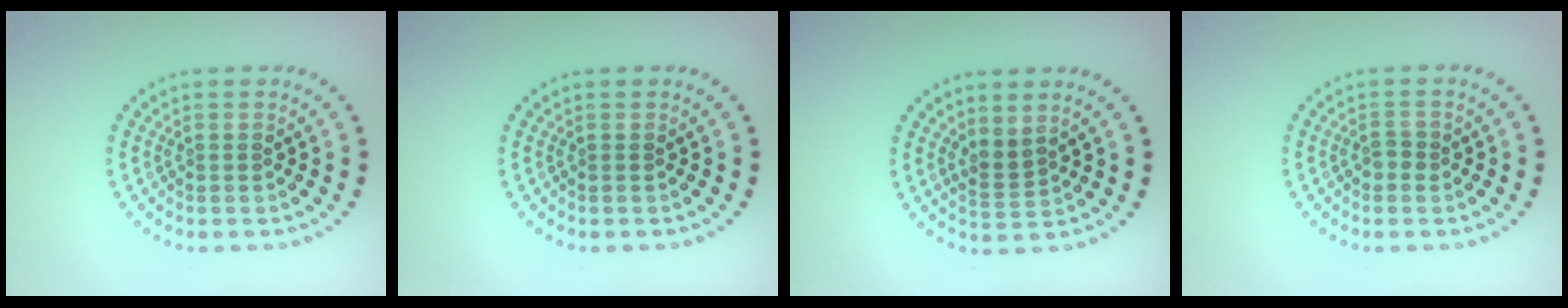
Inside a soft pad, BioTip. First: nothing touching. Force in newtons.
{"total": 0.0}
{"total": 1.8, "press": 1.3, "slide": 1.3}
{"total": 1.2, "press": 1.1, "slide": 0.4}